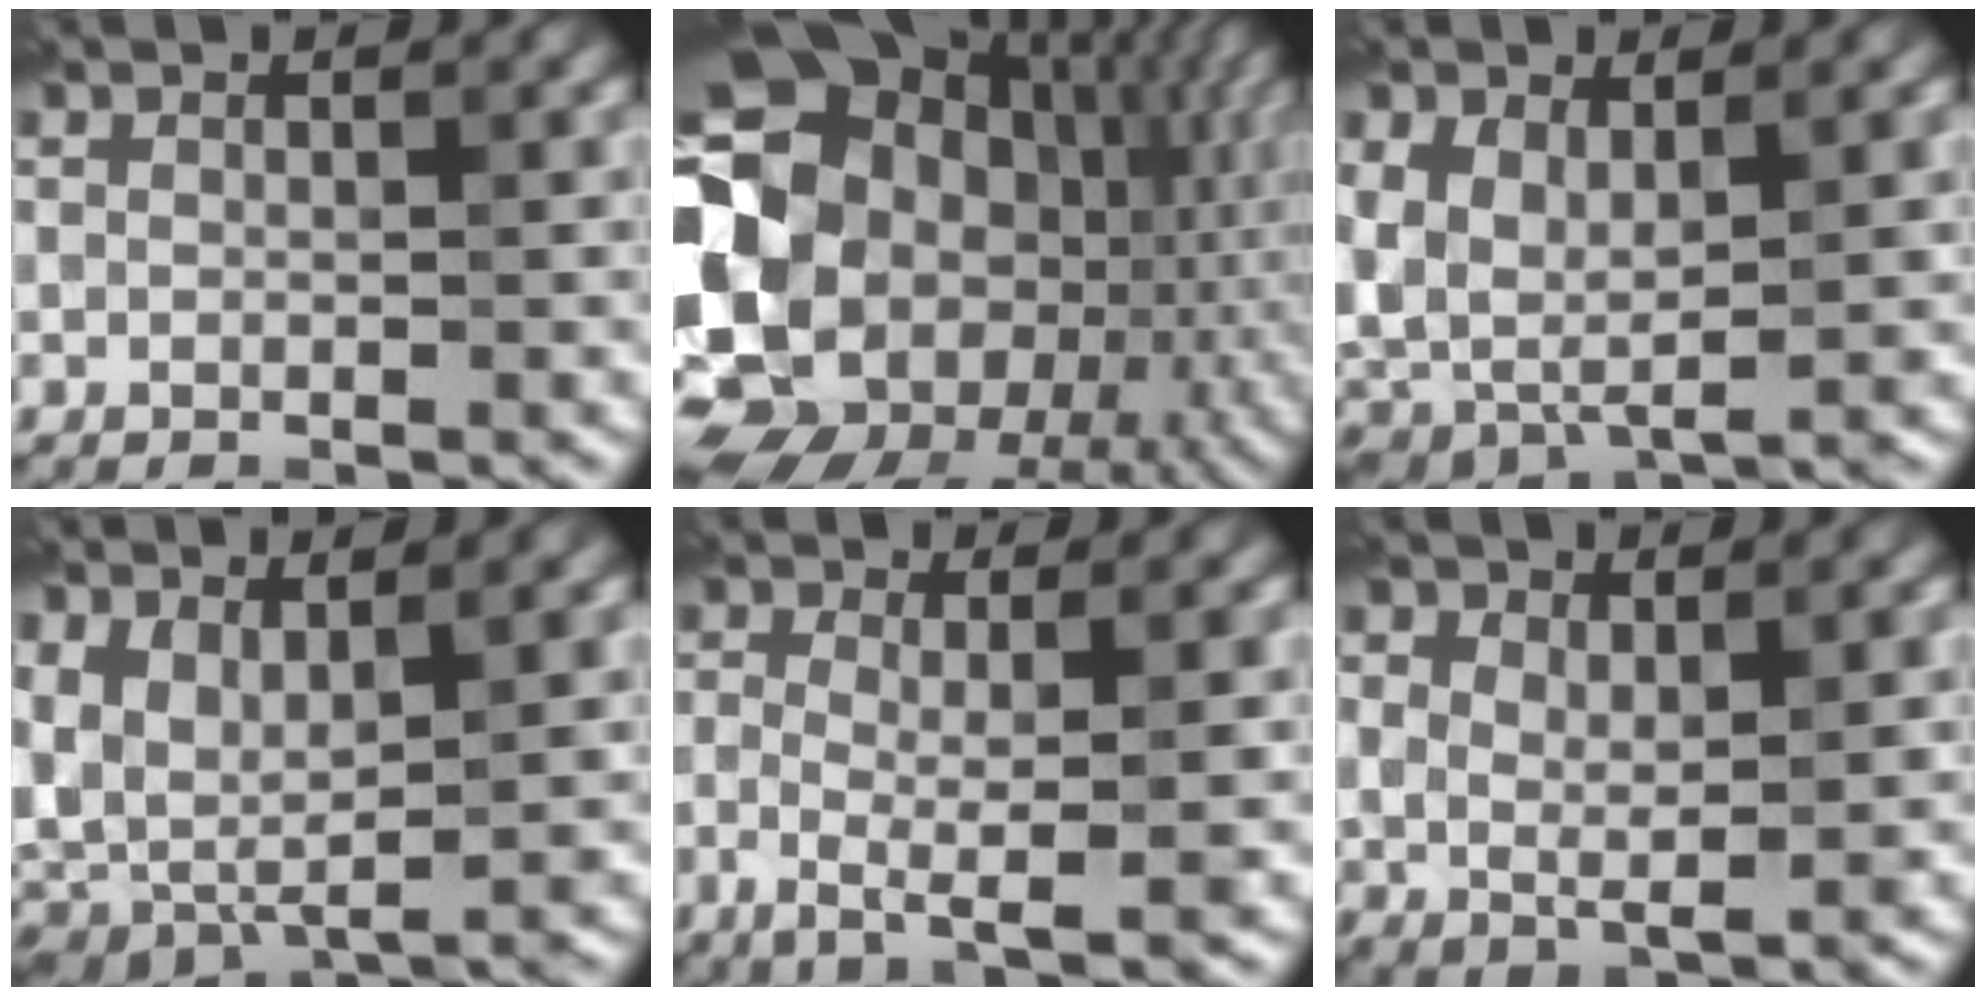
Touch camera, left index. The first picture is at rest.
{"total": 22.1, "force": [-0.8, 17.8, 13.1], "torque": [-0.249, 0.001, -0.041]}
{"total": 5.9, "force": [0.9, 3.5, 4.6], "torque": [-0.106, 0.001, 0.019]}
{"total": 5.8, "force": [0.7, 2.9, 5.0], "torque": [-0.115, 0.002, 0.016]}
{"total": 4.9, "force": [-1.0, 1.1, 4.7], "torque": [-0.091, -0.002, -0.017]}
{"total": 4.4, "force": [0.8, 2.6, 3.5], "torque": [-0.068, -0.001, 0.022]}